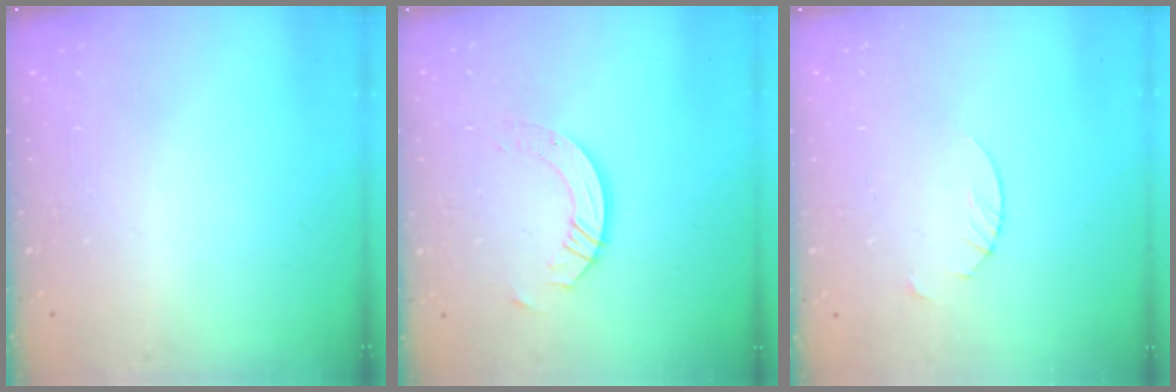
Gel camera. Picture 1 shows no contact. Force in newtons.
{"total": 6.5, "press": 6.4, "slide": 0.7}
{"total": 1.8, "press": 1.8, "slide": 0.2}